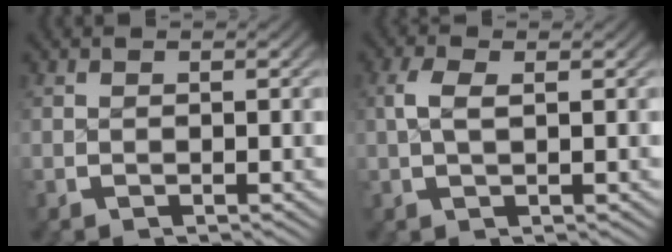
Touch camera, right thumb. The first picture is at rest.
{"total": 2.1, "force": [0.6, 0.8, 1.8], "torque": [-0.042, 0.003, 0.014]}